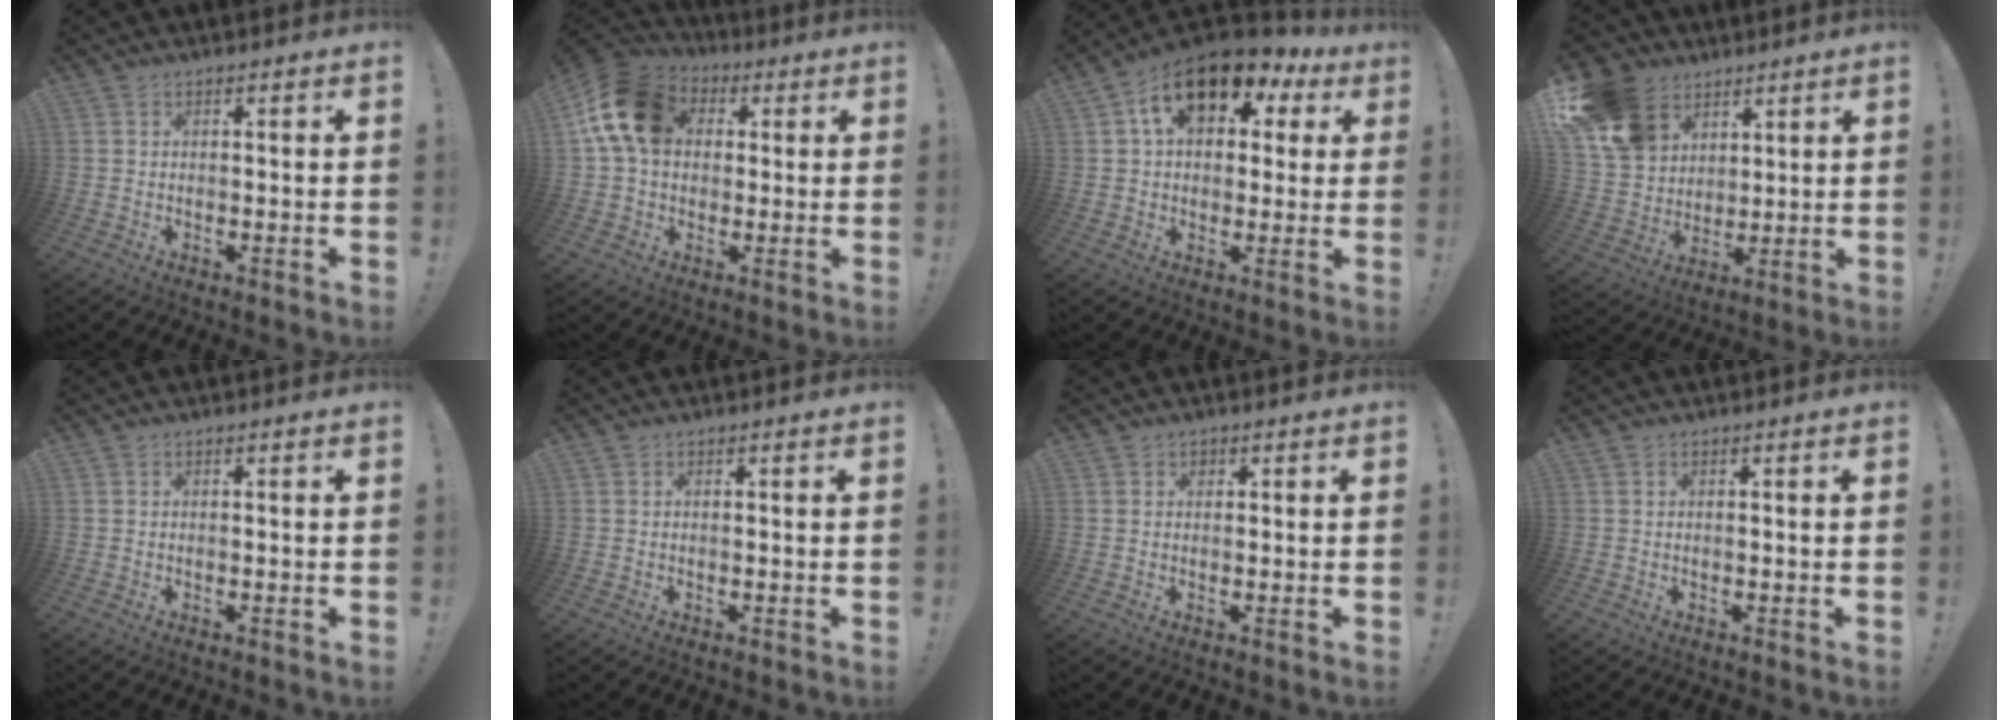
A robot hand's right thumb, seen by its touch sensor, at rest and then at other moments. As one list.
[{"total": 15.8, "force": [3.5, 11.8, 9.9], "torque": [-0.174, 0.005, 0.072]}, {"total": 14.9, "force": [7.1, 9.0, 9.6], "torque": [-0.148, -0.027, 0.126]}, {"total": 16.2, "force": [8.2, 12.2, 6.7], "torque": [-0.120, -0.040, 0.164]}, {"total": 0.0}, {"total": 0.0}, {"total": 1.1, "force": [0.5, 1.0, 0.2], "torque": [-0.001, 0.001, 0.007]}, {"total": 0.0}]